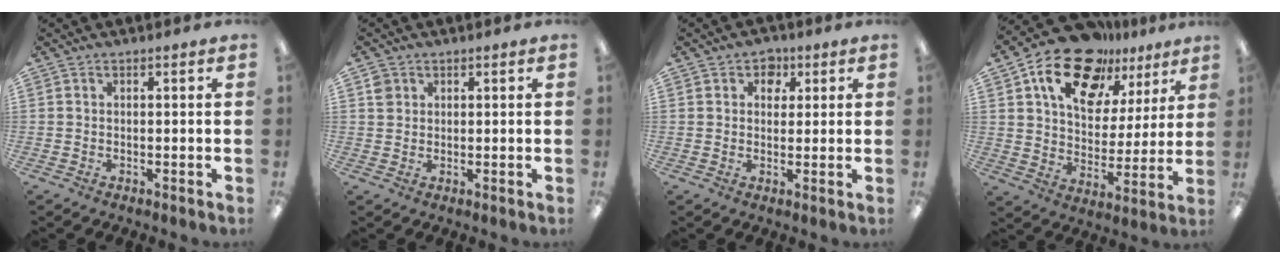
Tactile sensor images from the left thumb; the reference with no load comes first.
{"total": 2.3, "force": [1.1, 2.0, 0.4], "torque": [0.005, -0.002, 0.017]}
{"total": 4.0, "force": [1.9, 3.3, 1.1], "torque": [0.000, -0.003, 0.028]}
{"total": 18.0, "force": [12.2, 9.9, 8.7], "torque": [-0.153, -0.064, 0.217]}